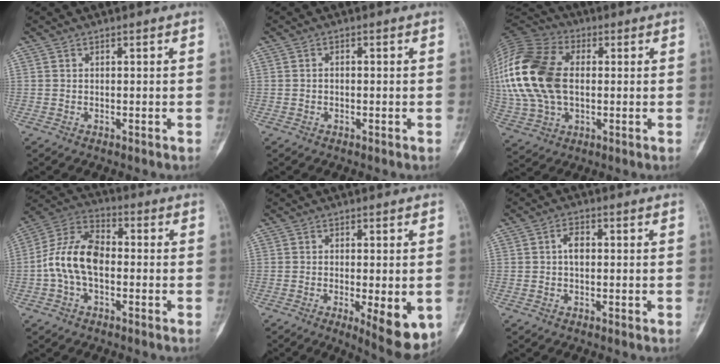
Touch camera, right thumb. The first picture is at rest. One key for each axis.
{"total": 0.8, "fx": -0.2, "fy": 0.5, "fz": 0.5, "tx": -0.008, "ty": 0.002, "tz": -0.005}
{"total": 24.0, "fx": 1.5, "fy": 15.4, "fz": 18.3, "tx": -0.420, "ty": 0.009, "tz": 0.030}
{"total": 12.3, "fx": -1.3, "fy": 7.4, "fz": 9.8, "tx": -0.186, "ty": 0.038, "tz": -0.034}
{"total": 9.6, "fx": -2.7, "fy": 2.9, "fz": 8.8, "tx": -0.116, "ty": -0.020, "tz": -0.032}
{"total": 3.2, "fx": 0.1, "fy": 2.0, "fz": 2.5, "tx": -0.038, "ty": 0.006, "tz": -0.003}